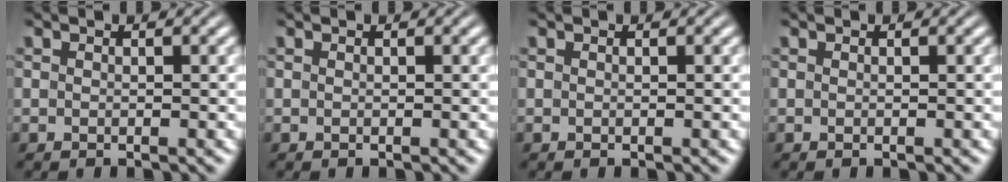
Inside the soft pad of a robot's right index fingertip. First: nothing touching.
{"total": 0.0}
{"total": 0.0}
{"total": 0.0}